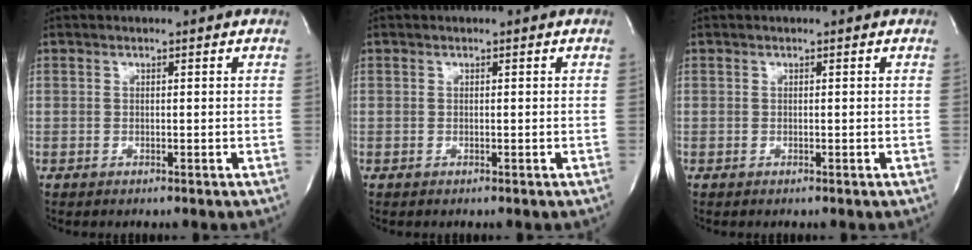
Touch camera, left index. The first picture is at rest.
{"total": 0.0}
{"total": 0.0}